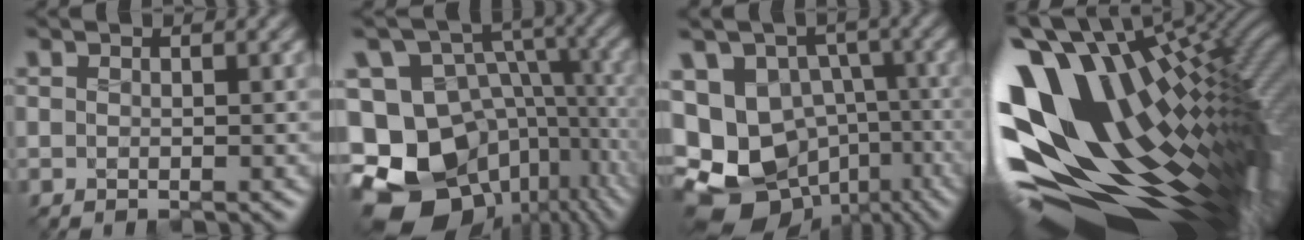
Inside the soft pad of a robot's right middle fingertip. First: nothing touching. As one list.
[{"total": 19.1, "force": [-7.0, 14.8, 9.7], "torque": [-0.202, -0.013, -0.102]}, {"total": 14.7, "force": [-4.9, 11.6, 7.5], "torque": [-0.147, -0.009, -0.073]}, {"total": 17.8, "force": [2.3, 9.3, 15.1], "torque": [-0.296, -0.050, 0.074]}]